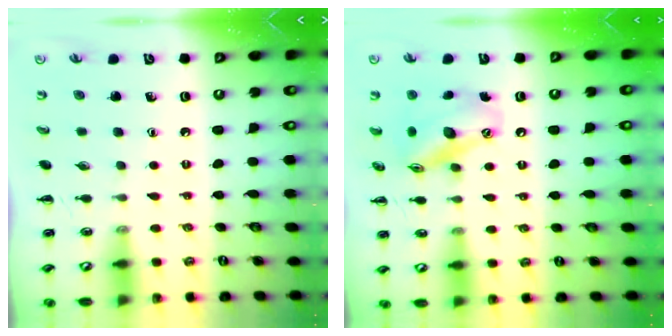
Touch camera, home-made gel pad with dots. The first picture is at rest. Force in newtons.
{"total": 14.0, "press": 13.7, "slide": 3.0}